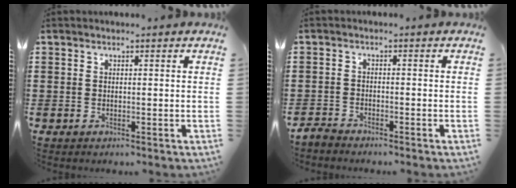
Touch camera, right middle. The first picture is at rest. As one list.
[{"total": 2.2, "force": [-2.1, 0.6, 0.2], "torque": [-0.008, 0.005, -0.046]}]